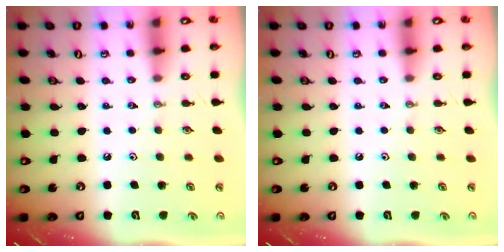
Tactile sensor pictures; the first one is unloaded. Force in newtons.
{"total": 0.0}